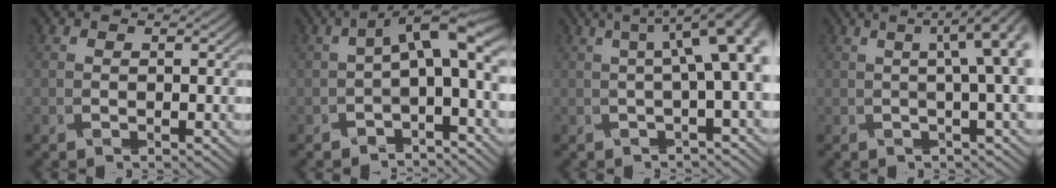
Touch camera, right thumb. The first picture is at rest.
{"total": 6.7, "force": [-0.3, 2.2, 6.4], "torque": [-0.112, 0.011, -0.009]}
{"total": 9.2, "force": [1.5, 2.0, 8.8], "torque": [-0.123, 0.023, 0.025]}
{"total": 7.7, "force": [1.3, 1.3, 7.5], "torque": [-0.115, 0.014, 0.022]}